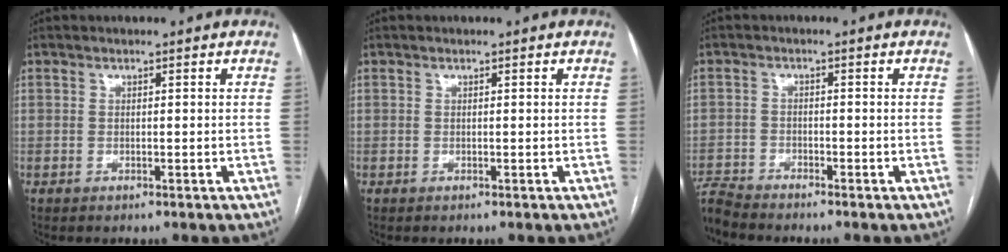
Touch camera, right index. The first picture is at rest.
{"total": 0.0}
{"total": 3.9, "force": [-3.9, -0.4, 0.2], "torque": [-0.003, -0.015, -0.076]}